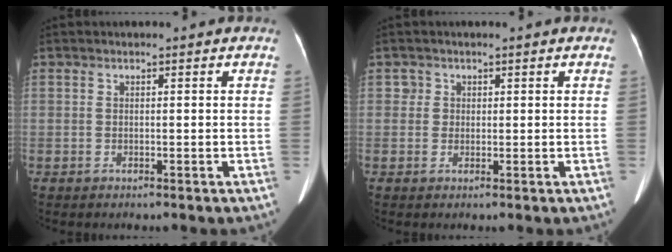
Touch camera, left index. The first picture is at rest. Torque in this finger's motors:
{"motor_torque": [0.11, 0.03, -0.01, -0.02]}